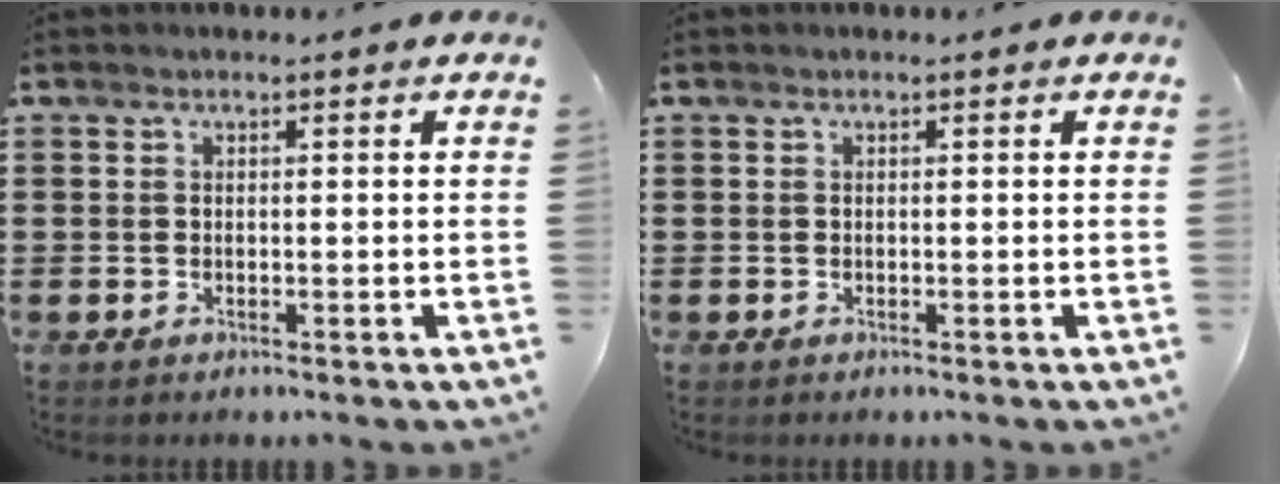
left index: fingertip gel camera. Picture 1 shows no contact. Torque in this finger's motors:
{"motor_torque": [0.00, 0.00, 0.00, 0.00]}